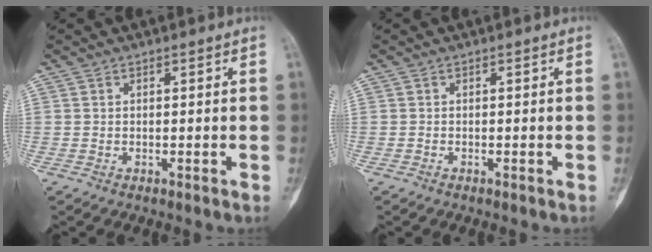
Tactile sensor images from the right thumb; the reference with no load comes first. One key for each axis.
{"total": 0.0}